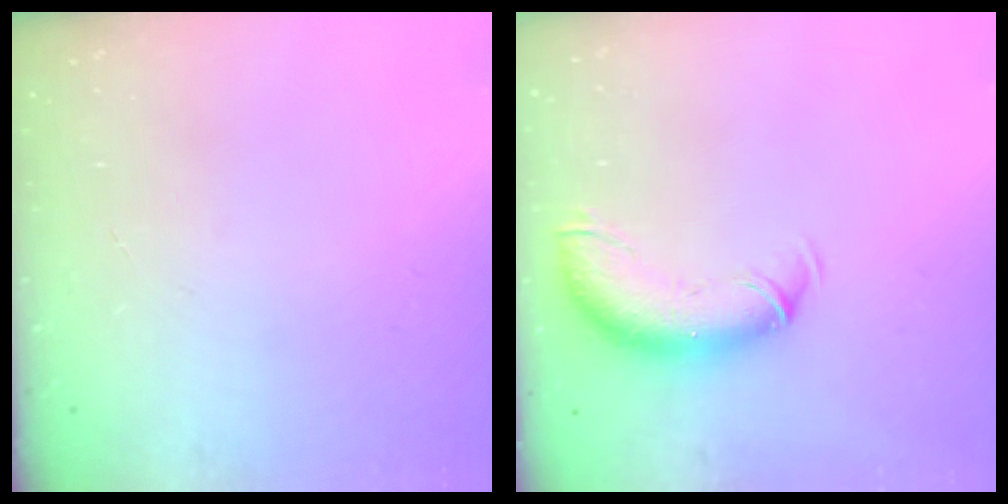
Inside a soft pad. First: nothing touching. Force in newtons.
{"total": 11.1, "press": 11.0, "slide": 2.0}